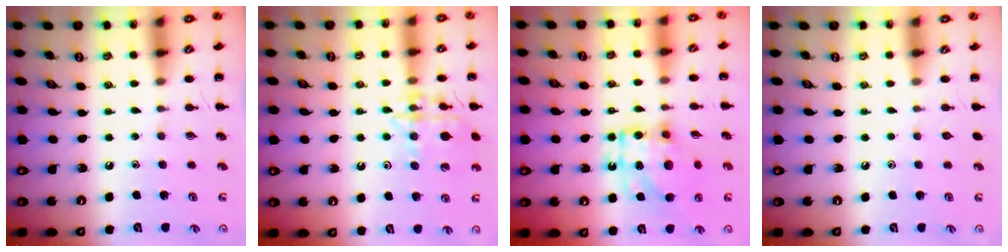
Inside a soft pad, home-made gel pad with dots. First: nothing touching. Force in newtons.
{"total": 15.5, "press": 15.4, "slide": 1.6}
{"total": 12.6, "press": 12.6, "slide": 1.2}
{"total": 0.0}